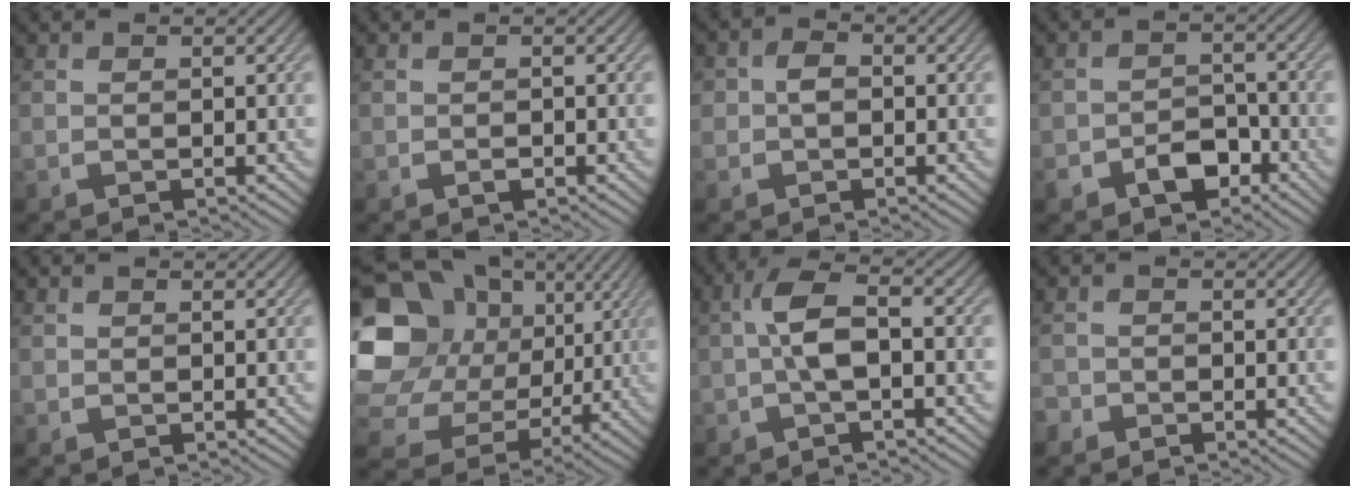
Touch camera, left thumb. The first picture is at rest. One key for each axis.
{"total": 0.8, "fx": -0.5, "fy": 0.4, "fz": 0.5, "tx": -0.007, "ty": -0.003, "tz": -0.008}
{"total": 2.7, "fx": -0.2, "fy": 2.2, "fz": 1.5, "tx": -0.029, "ty": 0.003, "tz": -0.012}
{"total": 5.3, "fx": -3.2, "fy": 3.3, "fz": 2.7, "tx": -0.047, "ty": -0.005, "tz": -0.064}
{"total": 0.0}
{"total": 20.5, "fx": 4.3, "fy": 17.2, "fz": 10.1, "tx": -0.265, "ty": 0.010, "tz": 0.079}
{"total": 5.1, "fx": -0.8, "fy": 1.6, "fz": 4.7, "tx": -0.102, "ty": 0.013, "tz": -0.022}
{"total": 1.4, "fx": -1.1, "fy": 0.8, "fz": 0.1, "tx": 0.001, "ty": 0.000, "tz": -0.025}